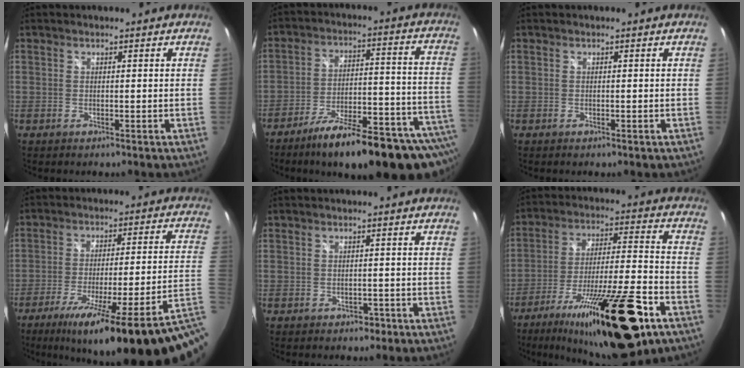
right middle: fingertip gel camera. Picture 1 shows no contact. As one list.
[{"total": 24.5, "force": [-18.6, 5.1, 15.1], "torque": [-0.201, -0.035, -0.255]}, {"total": 0.0}, {"total": 25.3, "force": [-16.3, -0.3, 19.4], "torque": [-0.263, -0.056, -0.230]}, {"total": 1.8, "force": [-0.9, 1.4, 0.6], "torque": [-0.011, -0.002, -0.010]}, {"total": 26.0, "force": [-15.8, 5.5, 20.0], "torque": [-0.341, -0.037, -0.247]}]